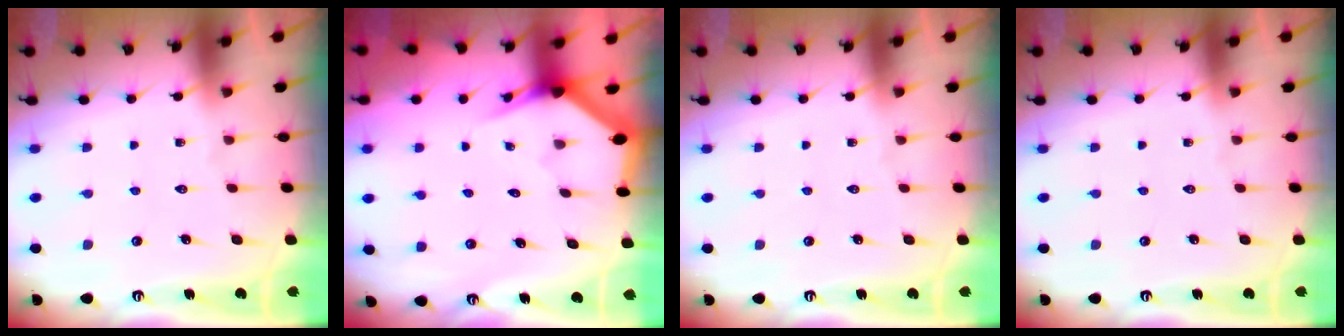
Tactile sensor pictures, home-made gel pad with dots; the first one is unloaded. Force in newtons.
{"total": 2.9, "press": 2.9, "slide": 0.0}
{"total": 0.0}
{"total": 0.0}